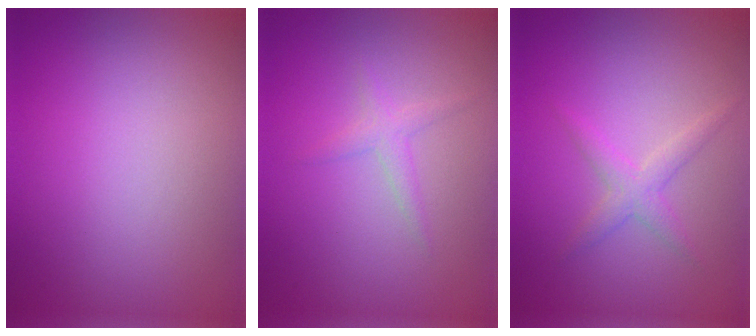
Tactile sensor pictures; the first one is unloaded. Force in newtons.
{"total": 1.3, "press": 1.3, "slide": 0.0}
{"total": 1.8, "press": 1.8, "slide": 0.1}